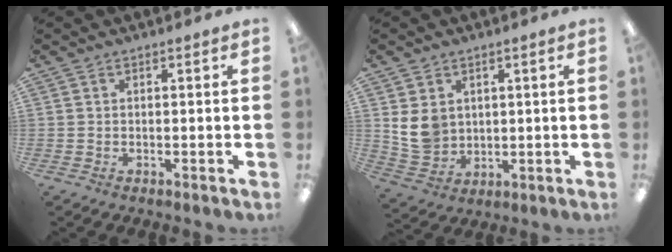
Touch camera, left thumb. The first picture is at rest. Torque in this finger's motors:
{"motor_torque": [0.87, 1.52, 0.68, -0.49, 0.03]}